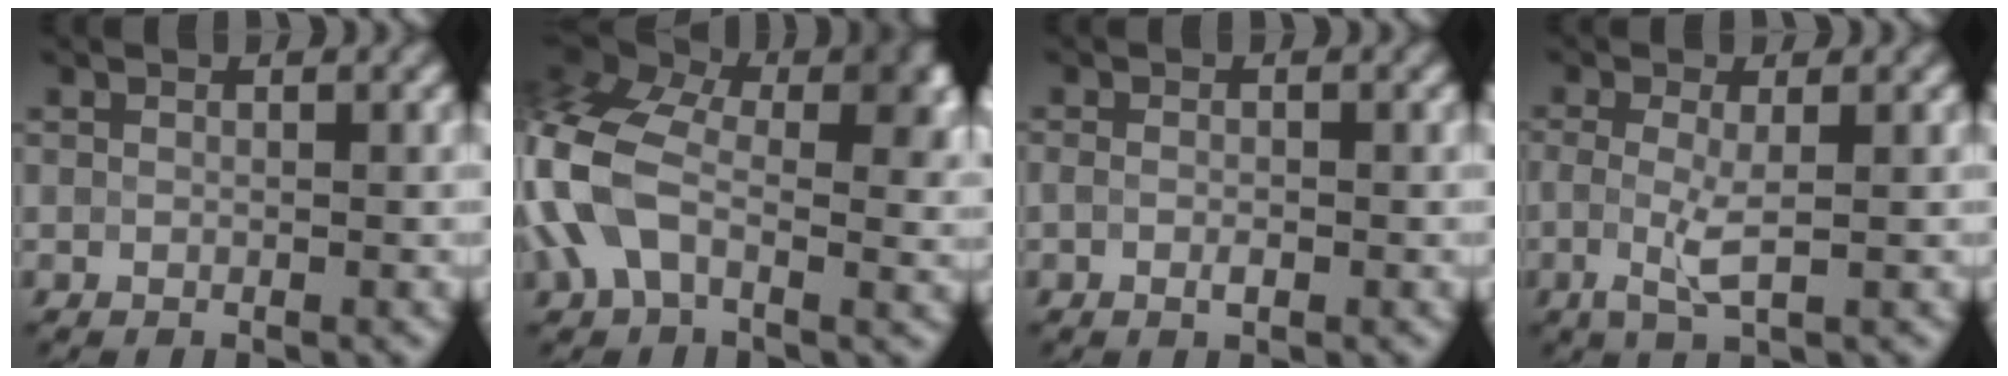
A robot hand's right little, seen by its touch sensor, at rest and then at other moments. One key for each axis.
{"total": 12.4, "fx": -0.5, "fy": 7.9, "fz": 9.6, "tx": -0.217, "ty": 0.002, "tz": -0.028}
{"total": 1.1, "fx": -0.4, "fy": 0.5, "fz": 0.8, "tx": -0.018, "ty": -0.004, "tz": -0.006}
{"total": 2.4, "fx": -0.3, "fy": 0.4, "fz": 2.4, "tx": -0.055, "ty": -0.007, "tz": -0.002}